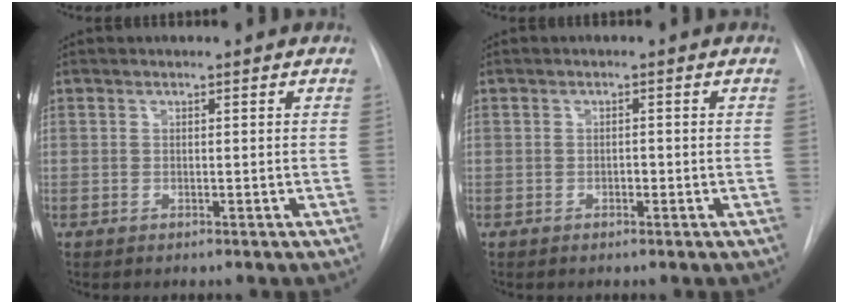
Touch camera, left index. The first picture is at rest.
{"total": 0.7, "force": [-0.3, 0.3, 0.5], "torque": [-0.007, 0.002, -0.006]}